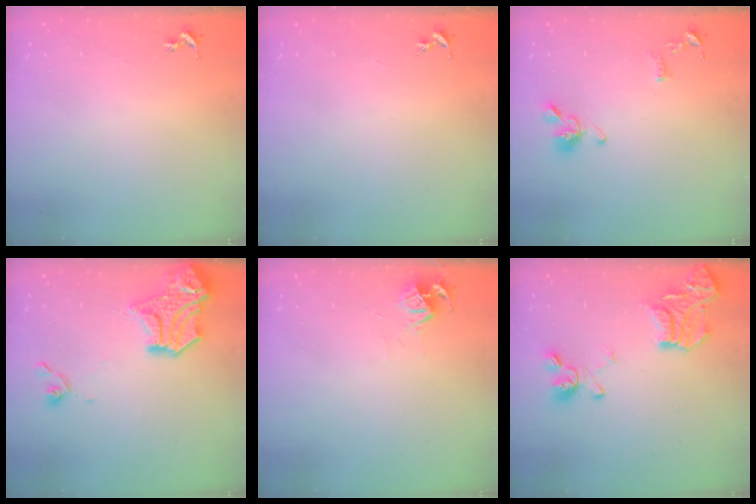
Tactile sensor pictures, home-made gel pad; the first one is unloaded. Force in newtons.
{"total": 0.0}
{"total": 10.1, "press": 10.1, "slide": 1.2}
{"total": 17.1, "press": 17.0, "slide": 1.5}
{"total": 6.0, "press": 6.0, "slide": 0.6}
{"total": 17.7, "press": 17.7, "slide": 1.6}